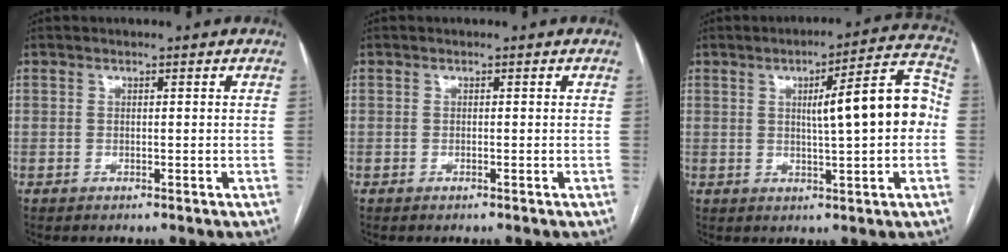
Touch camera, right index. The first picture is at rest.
{"total": 0.0}
{"total": 11.7, "force": [0.7, 1.6, 11.6], "torque": [-0.151, 0.034, 0.009]}